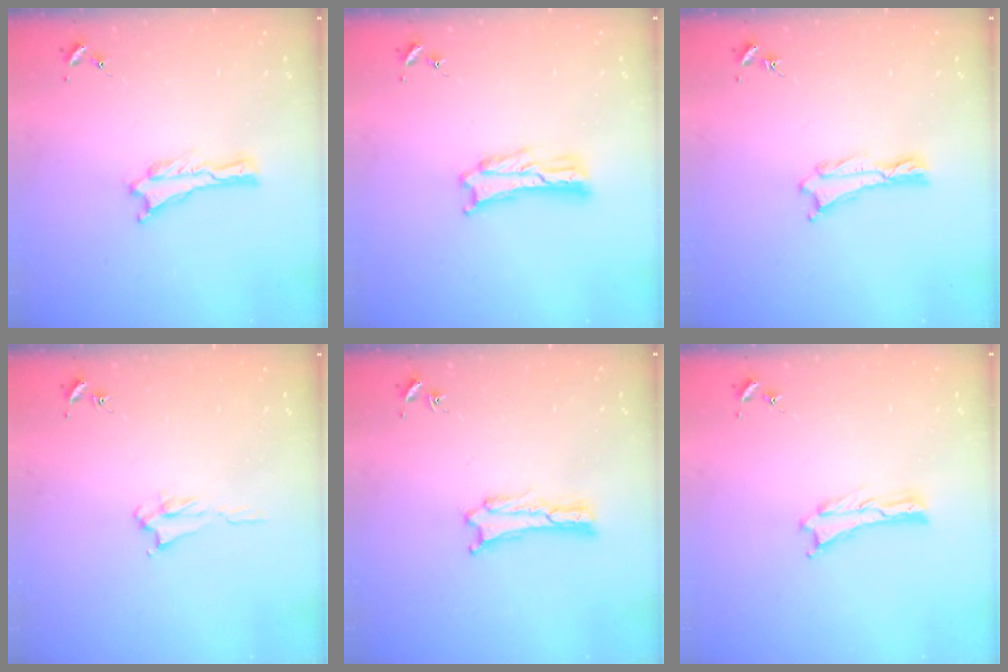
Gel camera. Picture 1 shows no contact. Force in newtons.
{"total": 1.6, "press": 1.6, "slide": 0.3}
{"total": 0.0}
{"total": 2.1, "press": 2.0, "slide": 0.3}
{"total": 0.9, "press": 0.9, "slide": 0.0}
{"total": 0.0}